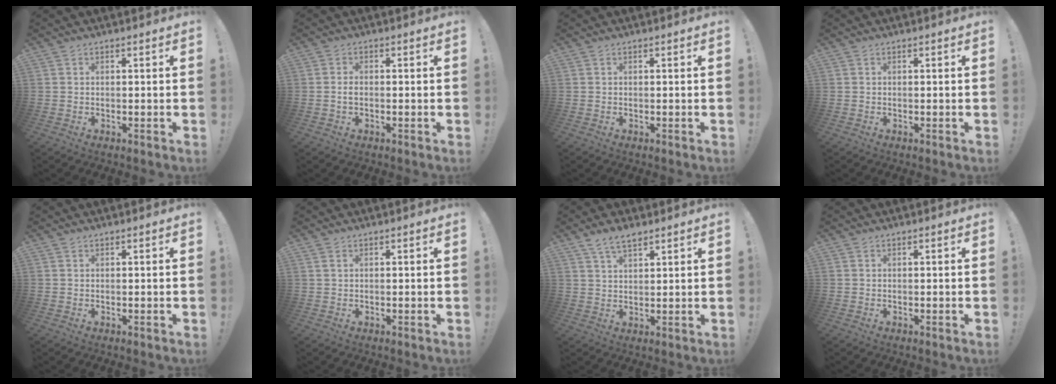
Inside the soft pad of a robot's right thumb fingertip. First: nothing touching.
{"total": 1.4, "force": [-0.3, 0.8, 1.1], "torque": [-0.028, 0.009, -0.005]}
{"total": 0.0}
{"total": 0.0}
{"total": 0.0}
{"total": 1.3, "force": [0.7, 0.5, 1.0], "torque": [-0.028, 0.005, 0.013]}
{"total": 5.5, "force": [4.0, 2.2, 3.1], "torque": [-0.051, -0.019, 0.073]}
{"total": 0.0}